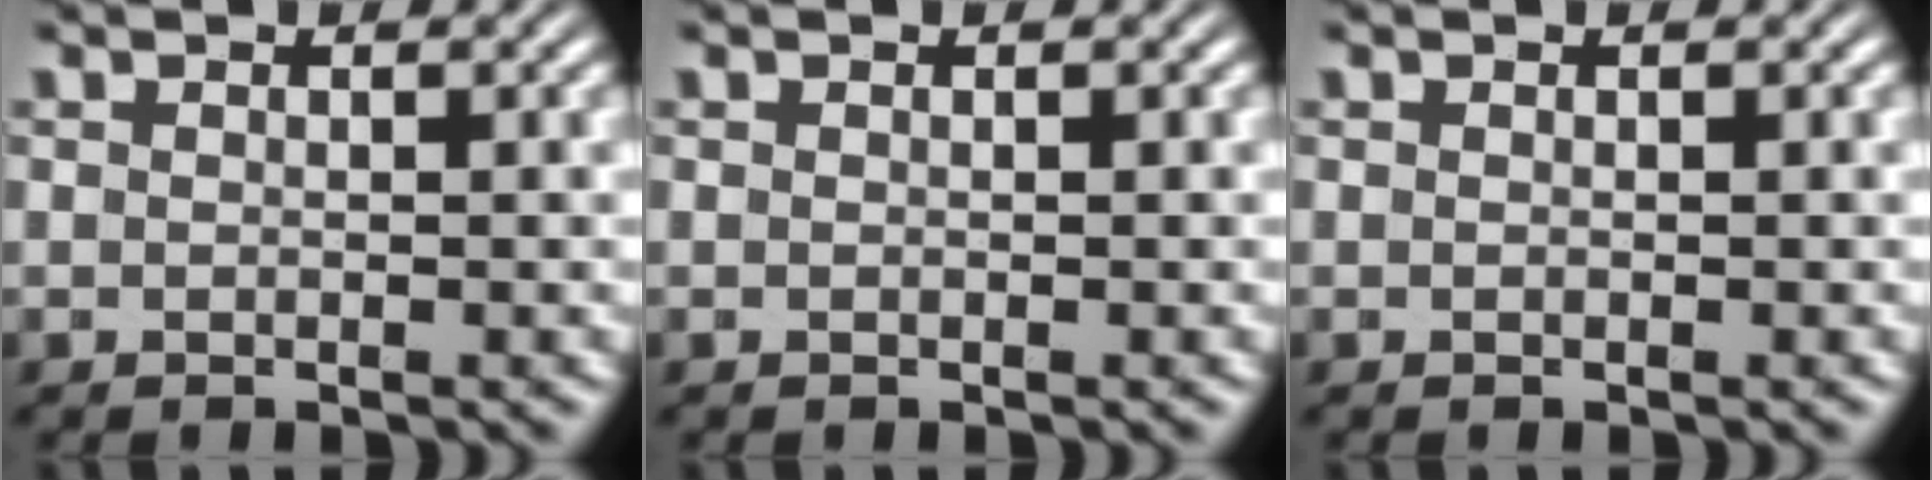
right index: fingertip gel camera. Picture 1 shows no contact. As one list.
[{"total": 0.0}, {"total": 0.0}]